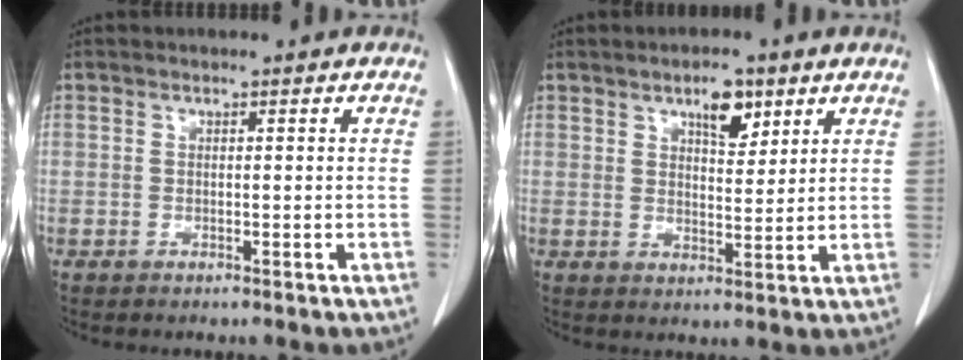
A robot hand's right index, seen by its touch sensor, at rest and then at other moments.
{"total": 5.3, "force": [3.2, 2.0, 3.8], "torque": [-0.061, 0.000, 0.052]}